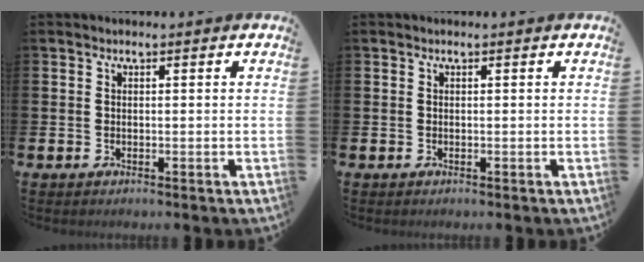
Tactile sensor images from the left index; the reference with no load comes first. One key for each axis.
{"total": 0.0}